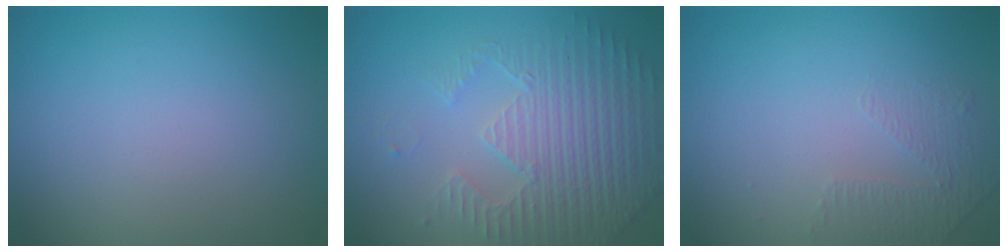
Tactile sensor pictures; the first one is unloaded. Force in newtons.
{"total": 4.2, "press": 4.1, "slide": 0.9}
{"total": 1.4, "press": 0.8, "slide": 1.1}